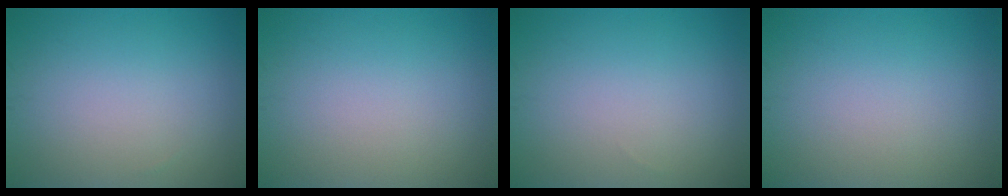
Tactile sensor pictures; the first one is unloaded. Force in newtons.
{"total": 0.0}
{"total": 0.0}
{"total": 0.0}